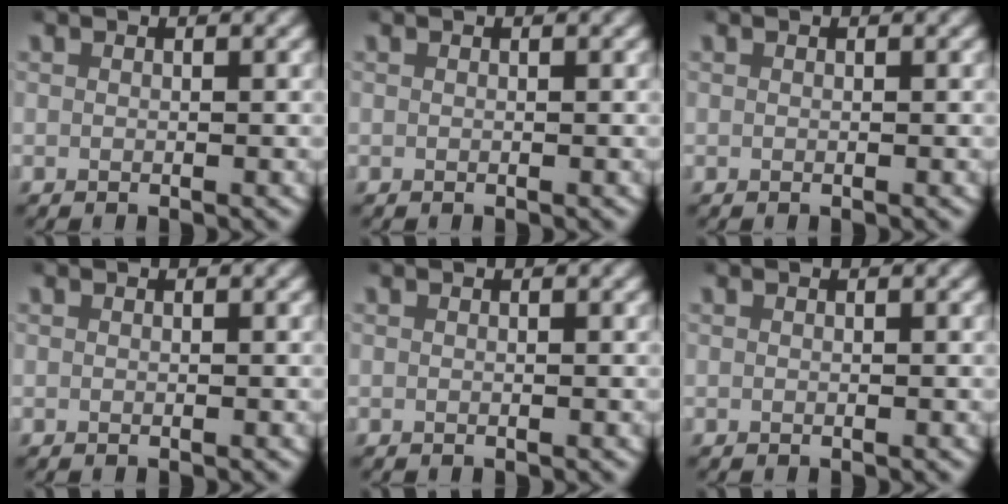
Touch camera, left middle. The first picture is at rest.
{"total": 0.0}
{"total": 0.0}
{"total": 0.0}
{"total": 0.0}
{"total": 0.0}